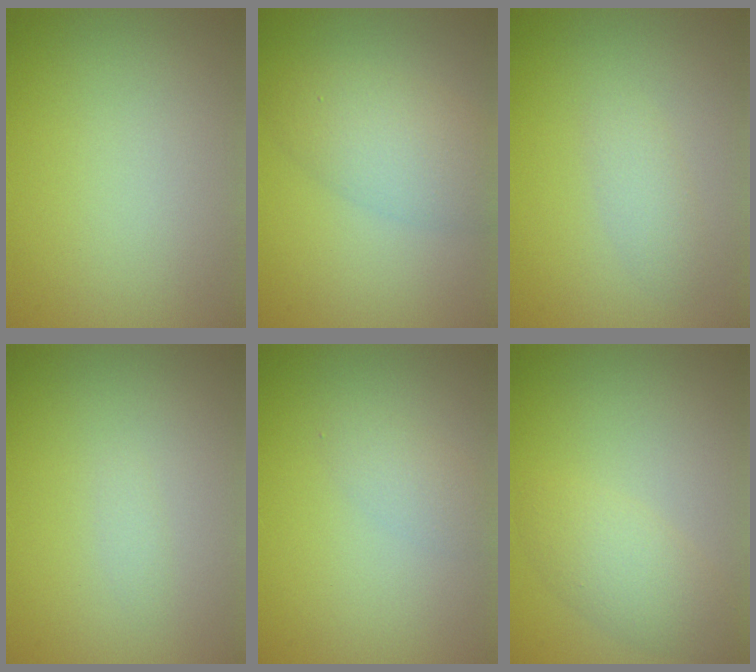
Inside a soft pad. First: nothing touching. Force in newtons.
{"total": 4.6, "press": 4.6, "slide": 0.3}
{"total": 1.5, "press": 1.5, "slide": 0.1}
{"total": 0.5, "press": 0.5, "slide": 0.0}
{"total": 1.5, "press": 1.5, "slide": 0.1}
{"total": 3.1, "press": 3.1, "slide": 0.1}